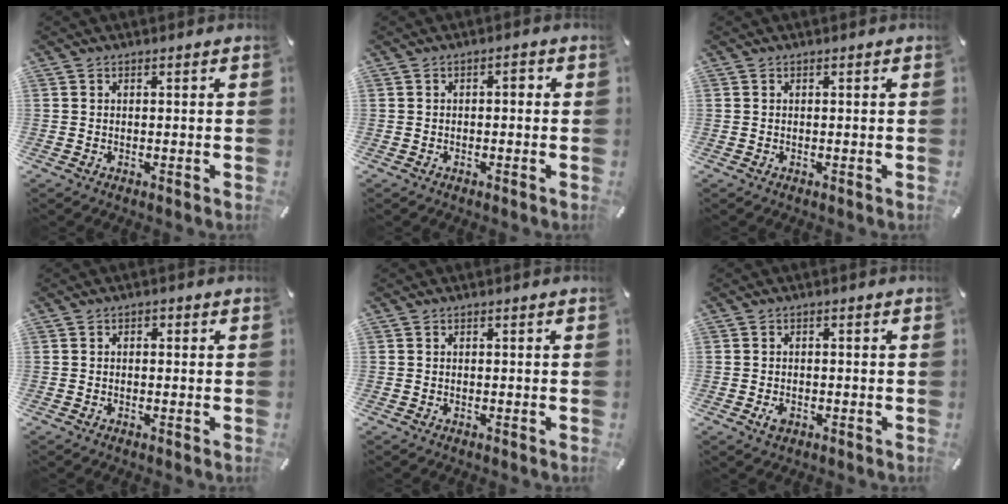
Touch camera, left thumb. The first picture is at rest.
{"total": 1.9, "force": [-0.7, 1.1, 1.3], "torque": [-0.030, 0.009, -0.018]}
{"total": 0.0}
{"total": 0.9, "force": [-0.2, 0.7, 0.4], "torque": [-0.009, 0.004, -0.006]}
{"total": 0.0}
{"total": 2.5, "force": [-0.9, 1.6, 1.6], "torque": [-0.038, 0.002, -0.017]}